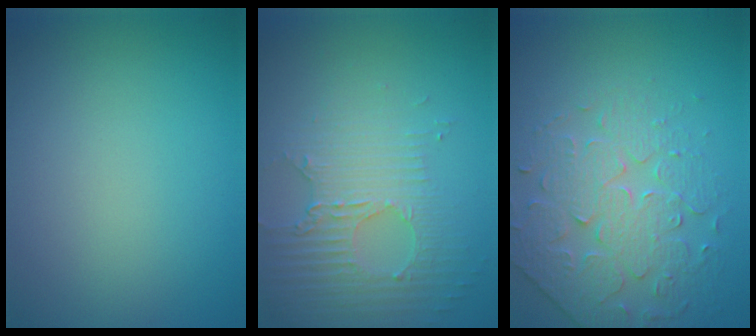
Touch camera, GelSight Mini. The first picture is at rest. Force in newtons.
{"total": 3.7, "press": 3.3, "slide": 1.7}
{"total": 4.5, "press": 4.5, "slide": 0.4}